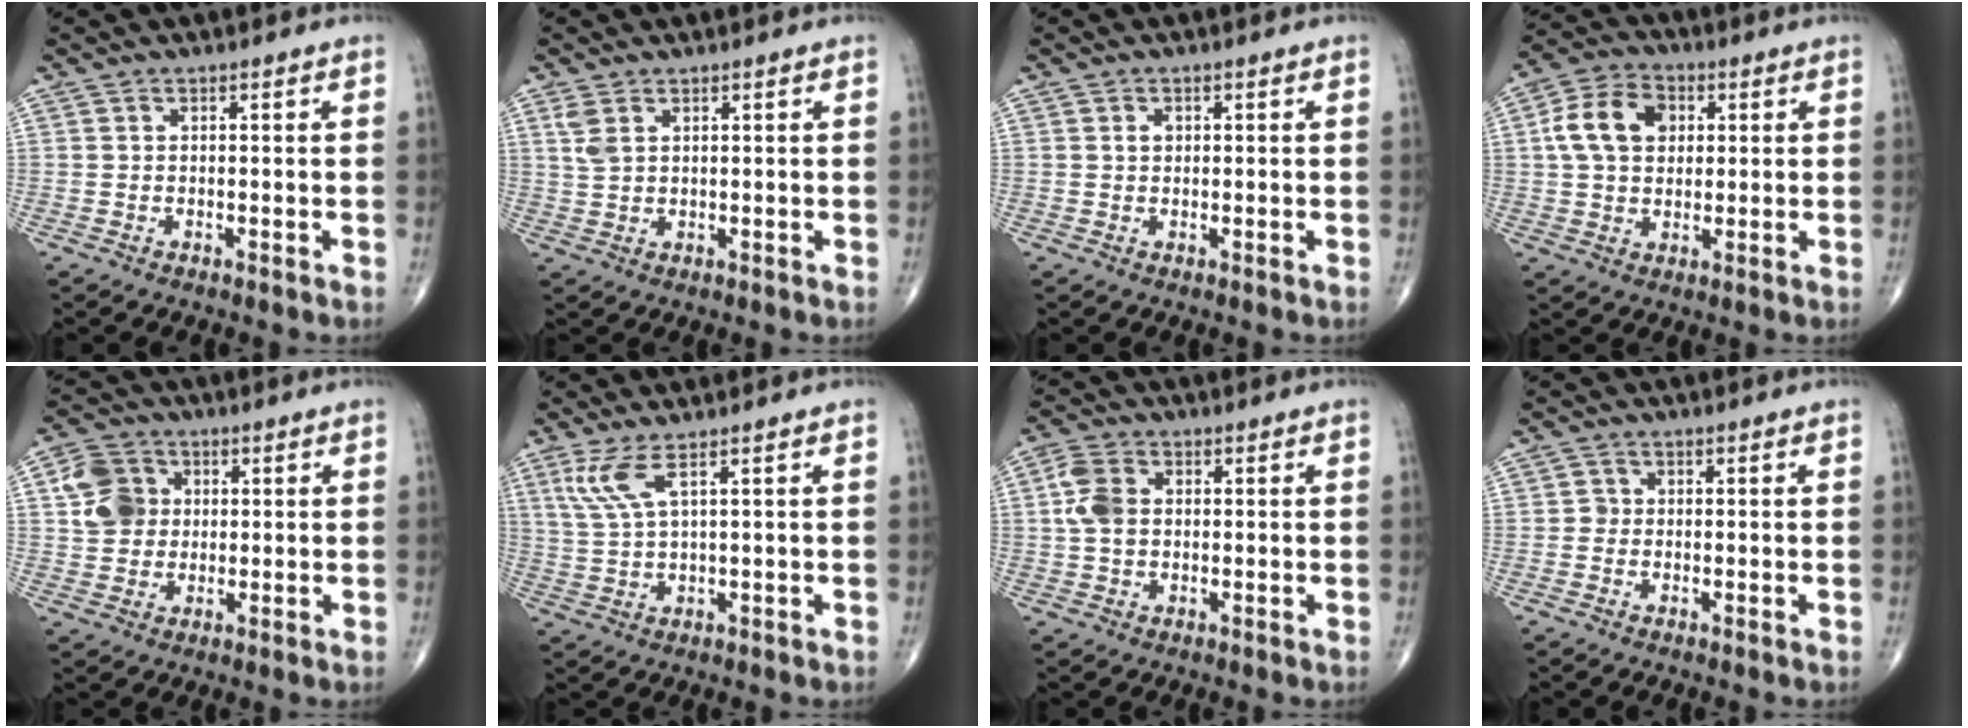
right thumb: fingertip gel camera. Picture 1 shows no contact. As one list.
[{"total": 3.0, "force": [1.4, 1.6, 2.0], "torque": [-0.047, 0.004, 0.038]}, {"total": 1.2, "force": [0.3, 1.0, 0.7], "torque": [-0.009, 0.002, 0.005]}, {"total": 10.7, "force": [2.2, 7.7, 7.1], "torque": [-0.117, 0.012, 0.032]}, {"total": 8.0, "force": [1.4, 7.0, 3.7], "torque": [-0.048, 0.003, 0.019]}, {"total": 5.2, "force": [2.8, 0.9, 4.3], "torque": [-0.110, -0.010, 0.069]}, {"total": 5.7, "force": [0.6, 4.1, 3.9], "torque": [-0.083, 0.010, 0.007]}, {"total": 1.2, "force": [-0.2, 1.1, 0.3], "torque": [0.003, 0.004, -0.007]}]